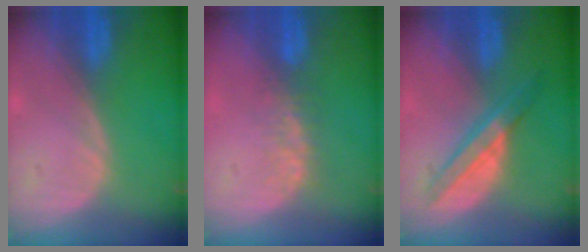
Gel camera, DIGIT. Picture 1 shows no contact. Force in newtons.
{"total": 3.1, "press": 2.7, "slide": 1.5}
{"total": 5.3, "press": 5.3, "slide": 0.3}